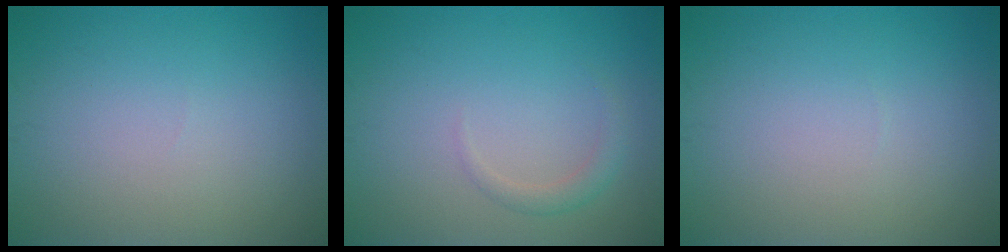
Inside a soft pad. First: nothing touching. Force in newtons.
{"total": 1.3, "press": 1.3, "slide": 0.1}
{"total": 0.0}